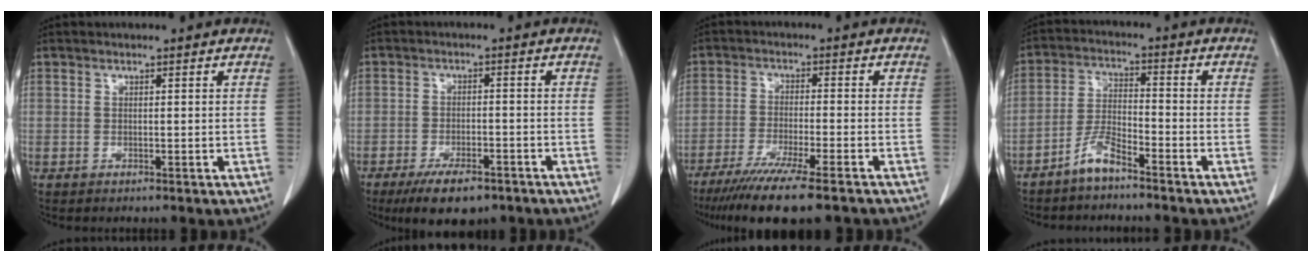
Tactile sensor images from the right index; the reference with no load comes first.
{"total": 6.8, "force": [-4.8, 3.0, 3.7], "torque": [-0.059, -0.002, -0.075]}
{"total": 13.4, "force": [-10.4, 0.6, 8.4], "torque": [-0.137, -0.037, -0.164]}
{"total": 5.0, "force": [-4.1, 0.7, 2.9], "torque": [-0.067, -0.004, -0.083]}